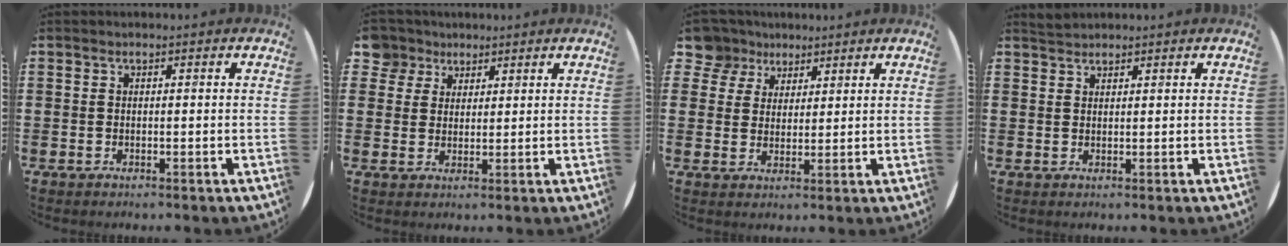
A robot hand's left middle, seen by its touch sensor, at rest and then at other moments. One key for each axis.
{"total": 4.2, "fx": 3.1, "fy": 2.8, "fz": 0.1, "tx": -0.009, "ty": 0.004, "tz": 0.060}
{"total": 5.0, "fx": 3.9, "fy": 3.2, "fz": 0.1, "tx": -0.016, "ty": -0.003, "tz": 0.073}
{"total": 1.5, "fx": 1.5, "fy": 0.3, "fz": 0.0, "tx": -0.003, "ty": 0.004, "tz": 0.029}